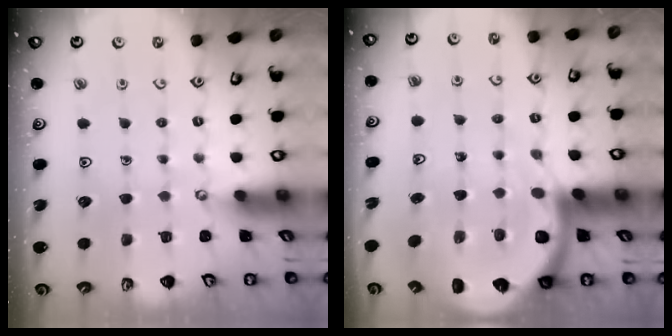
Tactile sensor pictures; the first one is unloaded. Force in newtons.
{"total": 11.1, "press": 10.9, "slide": 2.0}